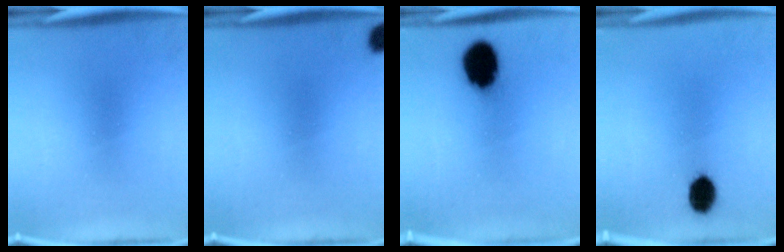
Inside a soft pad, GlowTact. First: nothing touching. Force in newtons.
{"total": 2.5}
{"total": 11.8}
{"total": 6.3}